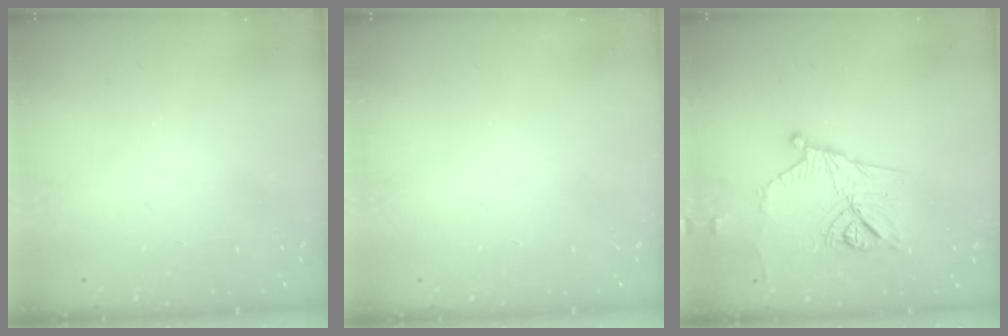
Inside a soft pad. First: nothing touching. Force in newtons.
{"total": 0.0}
{"total": 13.6, "press": 13.4, "slide": 2.4}